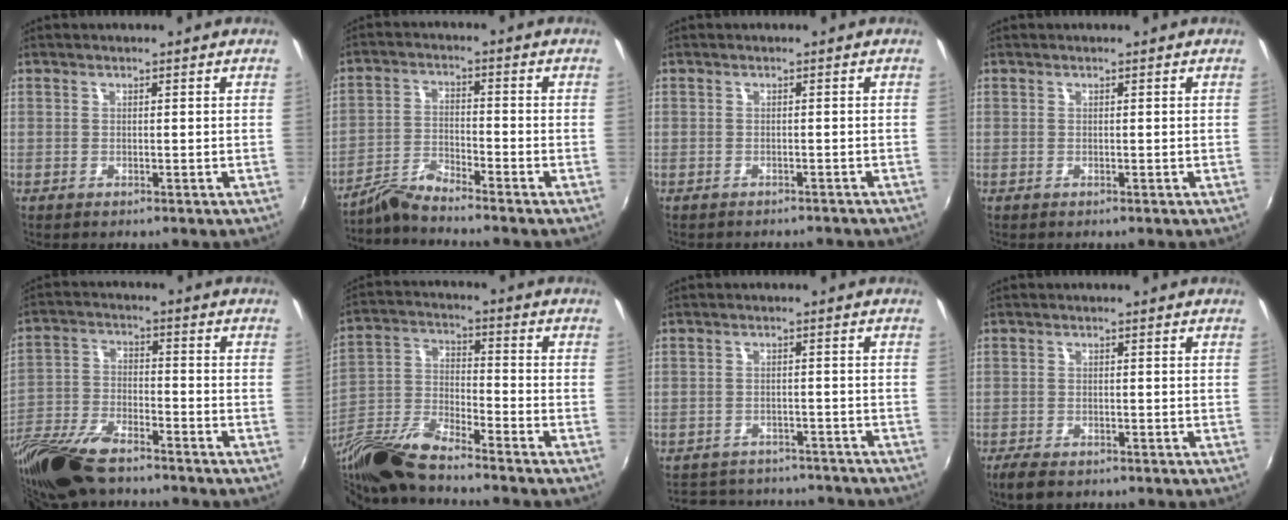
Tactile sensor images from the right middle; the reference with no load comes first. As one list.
[{"total": 4.8, "force": [-4.7, -0.6, 1.0], "torque": [-0.028, 0.006, -0.097]}, {"total": 3.2, "force": [-2.8, 1.2, 0.8], "torque": [-0.018, -0.002, -0.035]}, {"total": 0.0}, {"total": 18.1, "force": [-13.9, 5.9, 9.9], "torque": [-0.225, -0.039, -0.261]}, {"total": 13.8, "force": [-11.1, 1.8, 7.9], "torque": [-0.175, -0.024, -0.226]}, {"total": 14.7, "force": [-12.9, 5.4, 4.7], "torque": [-0.101, 0.019, -0.163]}, {"total": 4.1, "force": [-3.1, 1.6, 2.3], "torque": [-0.059, -0.015, -0.056]}]